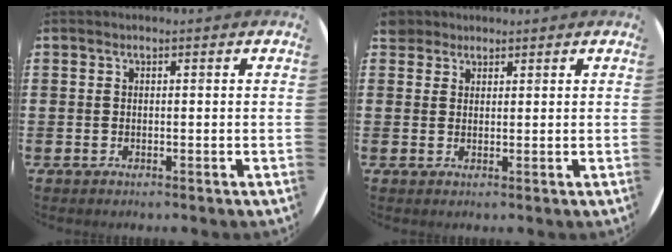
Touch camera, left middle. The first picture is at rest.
{"total": 2.2, "force": [1.9, 1.0, 0.0], "torque": [0.003, 0.002, 0.037]}